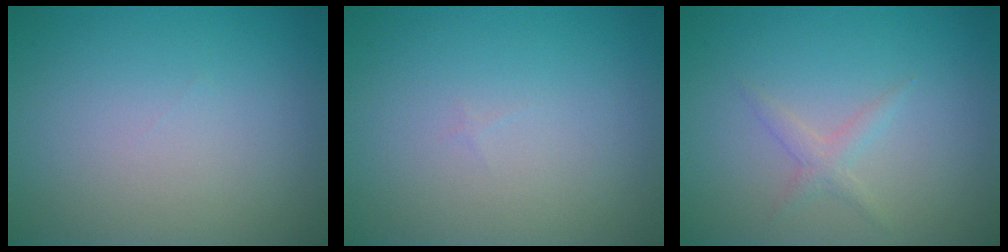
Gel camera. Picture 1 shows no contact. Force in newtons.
{"total": 0.0}
{"total": 1.3, "press": 1.3, "slide": 0.1}